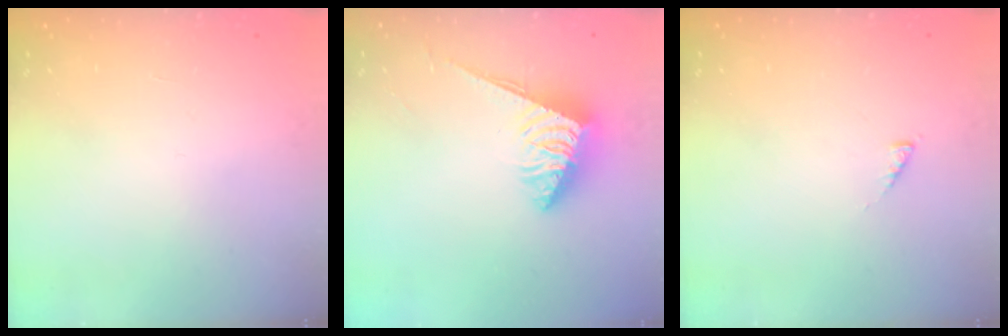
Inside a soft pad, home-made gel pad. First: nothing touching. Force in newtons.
{"total": 4.7, "press": 4.6, "slide": 0.6}
{"total": 0.9, "press": 0.9, "slide": 0.3}